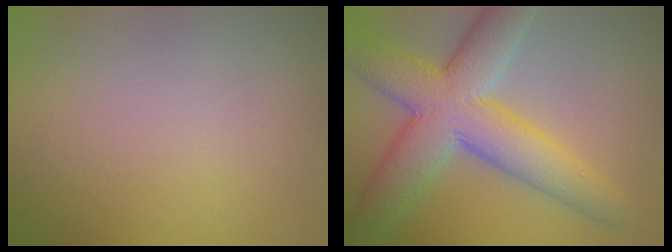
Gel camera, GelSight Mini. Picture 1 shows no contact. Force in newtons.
{"total": 9.1, "press": 9.0, "slide": 0.6}